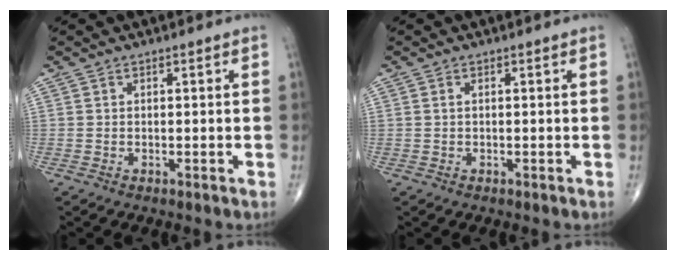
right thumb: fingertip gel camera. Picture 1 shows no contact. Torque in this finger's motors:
{"motor_torque": [-0.11, -0.09, 0.07, 0.20, -0.03]}